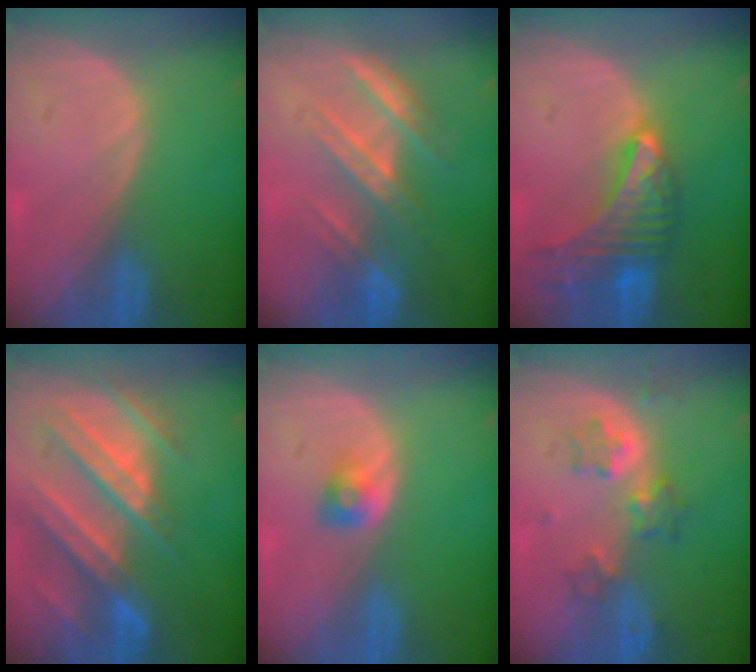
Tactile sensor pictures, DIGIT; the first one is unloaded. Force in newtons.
{"total": 7.1, "press": 6.7, "slide": 2.5}
{"total": 9.6, "press": 8.5, "slide": 4.4}
{"total": 11.3, "press": 9.9, "slide": 5.3}
{"total": 2.3, "press": 2.2, "slide": 0.7}
{"total": 5.3, "press": 5.2, "slide": 1.2}